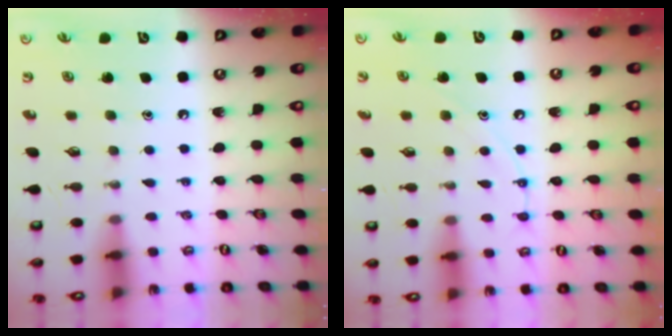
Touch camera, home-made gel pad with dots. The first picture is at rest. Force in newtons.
{"total": 7.7, "press": 7.6, "slide": 0.8}